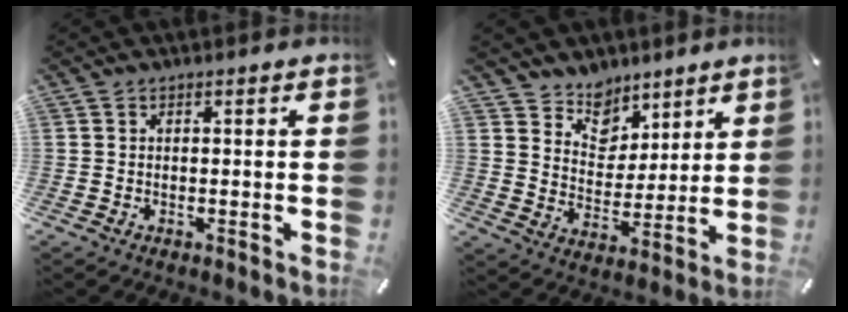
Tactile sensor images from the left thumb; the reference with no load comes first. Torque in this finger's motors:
{"motor_torque": [0.58, -0.69, 0.01, 0.11, -0.08]}